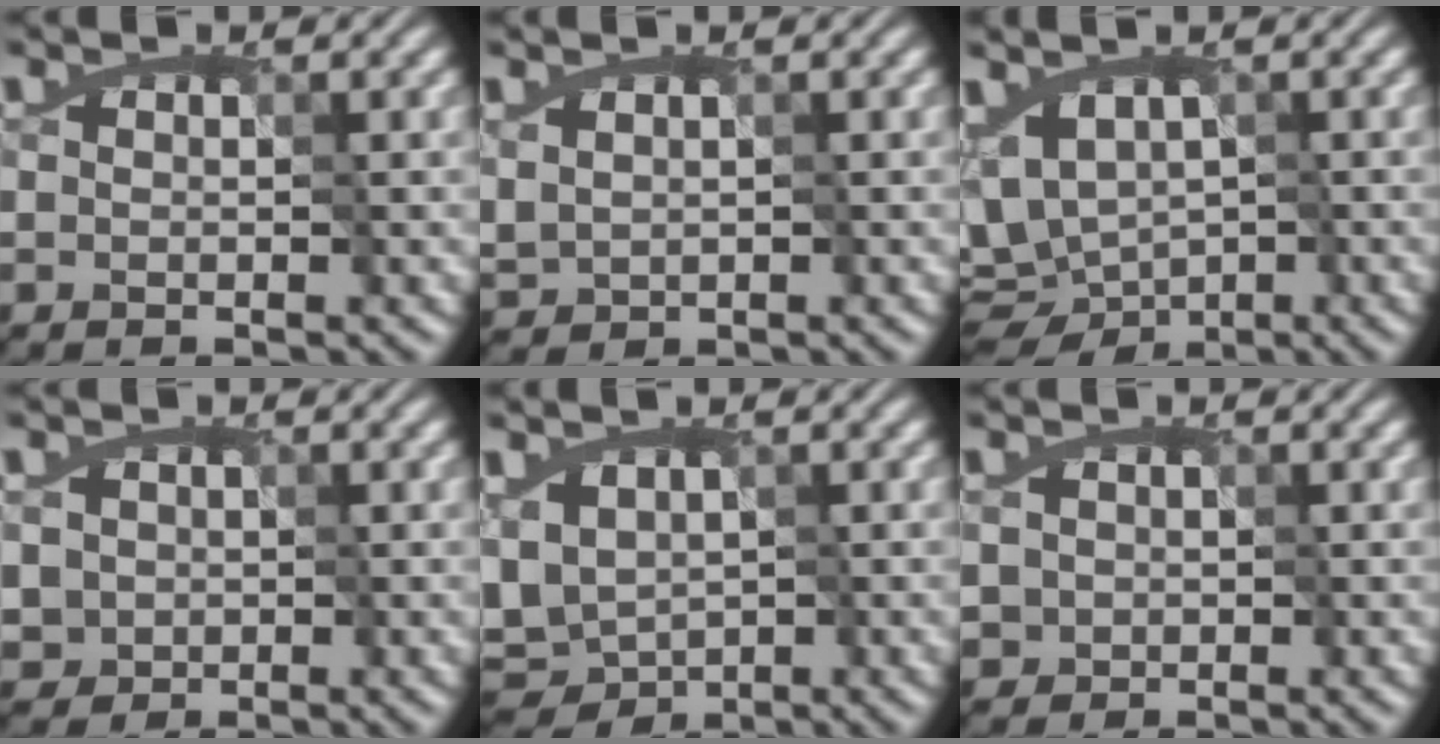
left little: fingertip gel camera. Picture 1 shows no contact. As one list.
[{"total": 1.2, "force": [0.3, 1.1, 0.5], "torque": [-0.032, -0.006, 0.029]}, {"total": 5.1, "force": [-2.6, 3.3, 2.9], "torque": [-0.034, -0.016, -0.030]}, {"total": 2.6, "force": [-0.3, 2.6, 0.5], "torque": [-0.022, -0.004, 0.006]}, {"total": 3.6, "force": [-1.5, 2.8, 1.8], "torque": [-0.030, -0.017, -0.017]}, {"total": 1.4, "force": [-0.5, 1.3, 0.0], "torque": [-0.016, -0.006, 0.008]}]